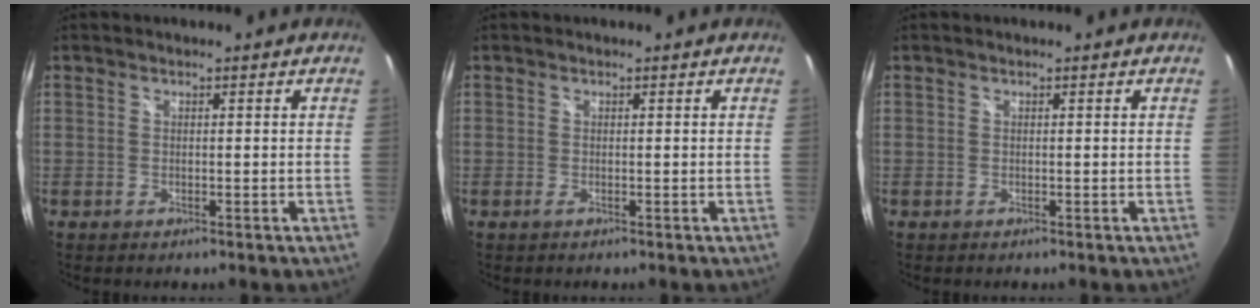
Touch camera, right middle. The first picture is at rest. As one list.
[{"total": 0.0}, {"total": 0.0}]